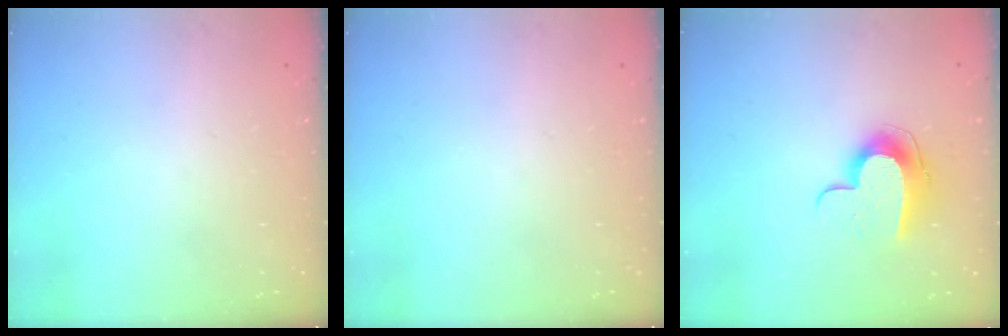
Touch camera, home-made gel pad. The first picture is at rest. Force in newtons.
{"total": 0.0}
{"total": 10.2, "press": 10.2, "slide": 0.1}